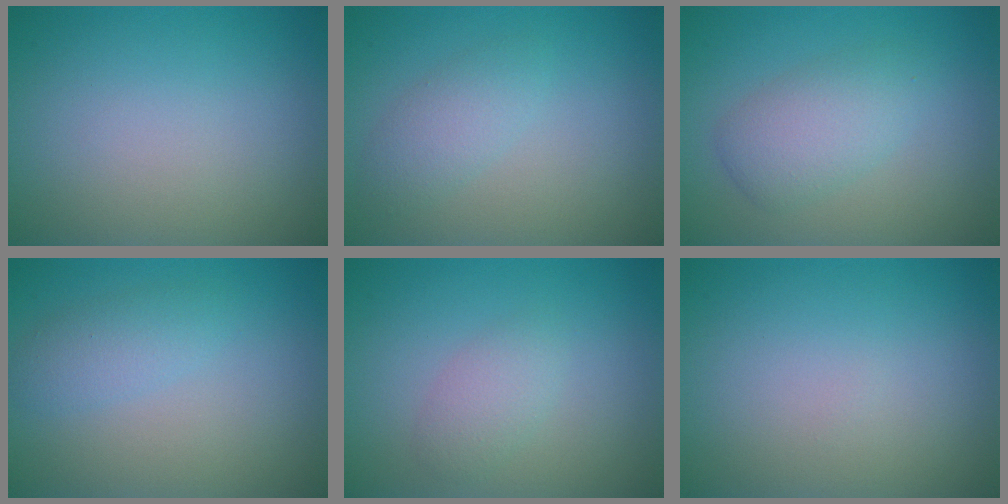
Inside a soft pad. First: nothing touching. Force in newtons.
{"total": 2.2, "press": 2.2, "slide": 0.1}
{"total": 3.6, "press": 3.6, "slide": 0.1}
{"total": 2.0, "press": 2.0, "slide": 0.1}
{"total": 1.8, "press": 1.8, "slide": 0.2}
{"total": 0.0}